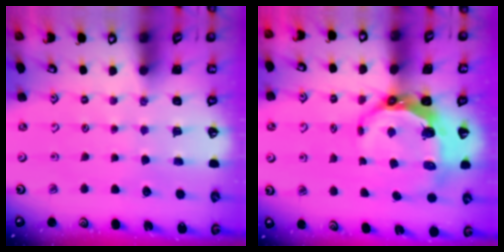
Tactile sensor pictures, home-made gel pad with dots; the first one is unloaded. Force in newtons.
{"total": 9.7, "press": 8.4, "slide": 4.8}